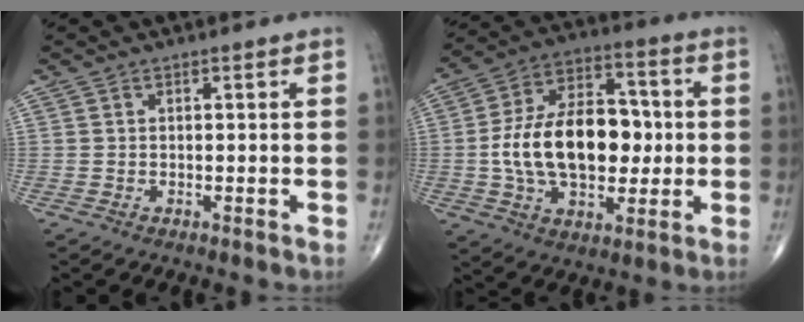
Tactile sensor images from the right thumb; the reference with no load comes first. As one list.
[{"total": 20.3, "force": [-0.6, 12.3, 16.1], "torque": [-0.253, 0.027, -0.006]}]